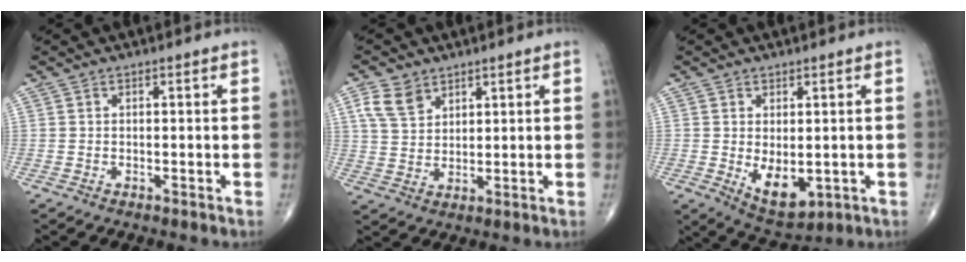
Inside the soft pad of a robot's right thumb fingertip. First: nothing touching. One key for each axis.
{"total": 6.1, "fx": 3.5, "fy": 4.0, "fz": 3.0, "tx": -0.046, "ty": -0.012, "tz": 0.072}
{"total": 7.7, "fx": -1.0, "fy": 4.2, "fz": 6.4, "tx": -0.086, "ty": -0.014, "tz": 0.002}